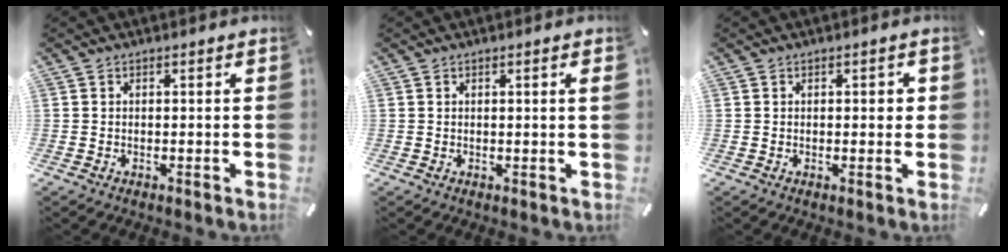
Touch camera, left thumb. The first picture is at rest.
{"total": 1.8, "force": [0.3, 0.0, 1.8], "torque": [-0.030, -0.001, 0.004]}
{"total": 1.5, "force": [0.1, 0.8, 1.2], "torque": [-0.007, -0.002, -0.004]}